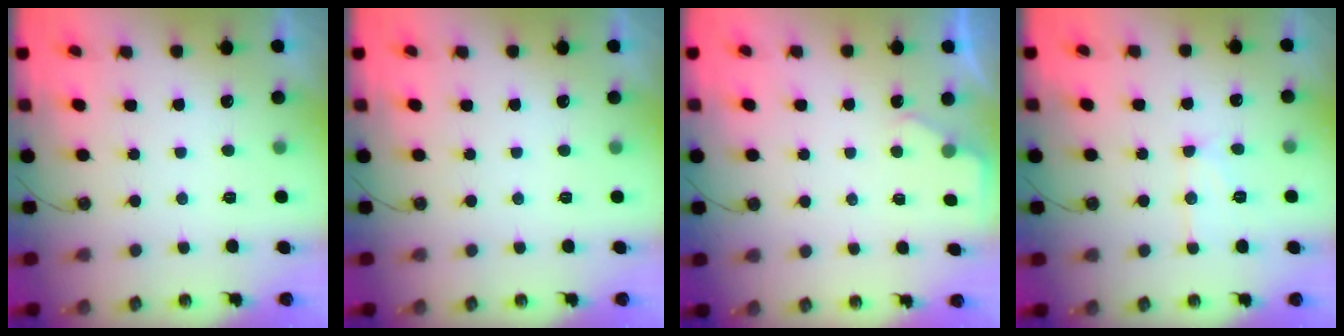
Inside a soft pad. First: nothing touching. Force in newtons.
{"total": 0.0}
{"total": 1.9, "press": 1.9, "slide": 0.3}
{"total": 10.5, "press": 10.5, "slide": 0.8}